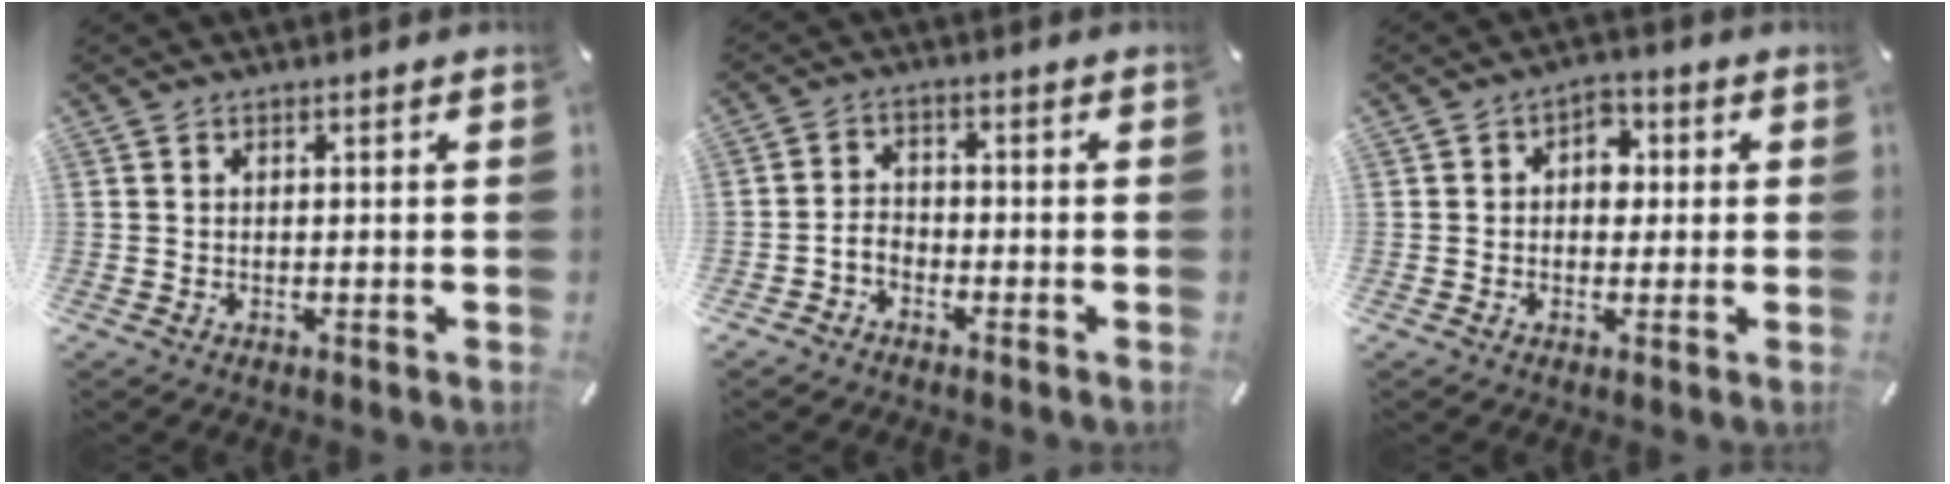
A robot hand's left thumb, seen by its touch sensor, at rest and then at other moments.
{"total": 3.5, "force": [-2.1, 2.3, 1.5], "torque": [-0.035, 0.010, -0.042]}
{"total": 4.8, "force": [-0.1, 3.9, 2.9], "torque": [-0.027, 0.001, -0.010]}